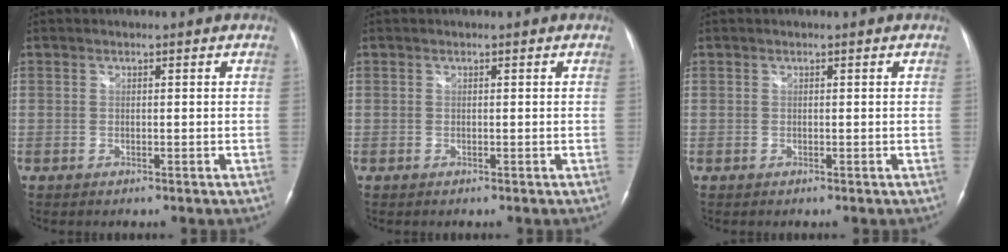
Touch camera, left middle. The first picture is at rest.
{"total": 0.0}
{"total": 0.0}